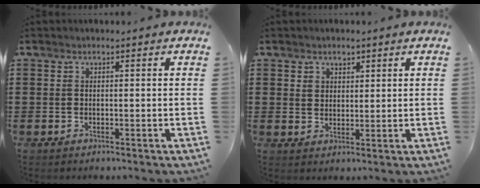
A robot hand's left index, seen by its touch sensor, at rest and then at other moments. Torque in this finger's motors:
{"motor_torque": [0.44, -0.47, 0.19, 0.03]}